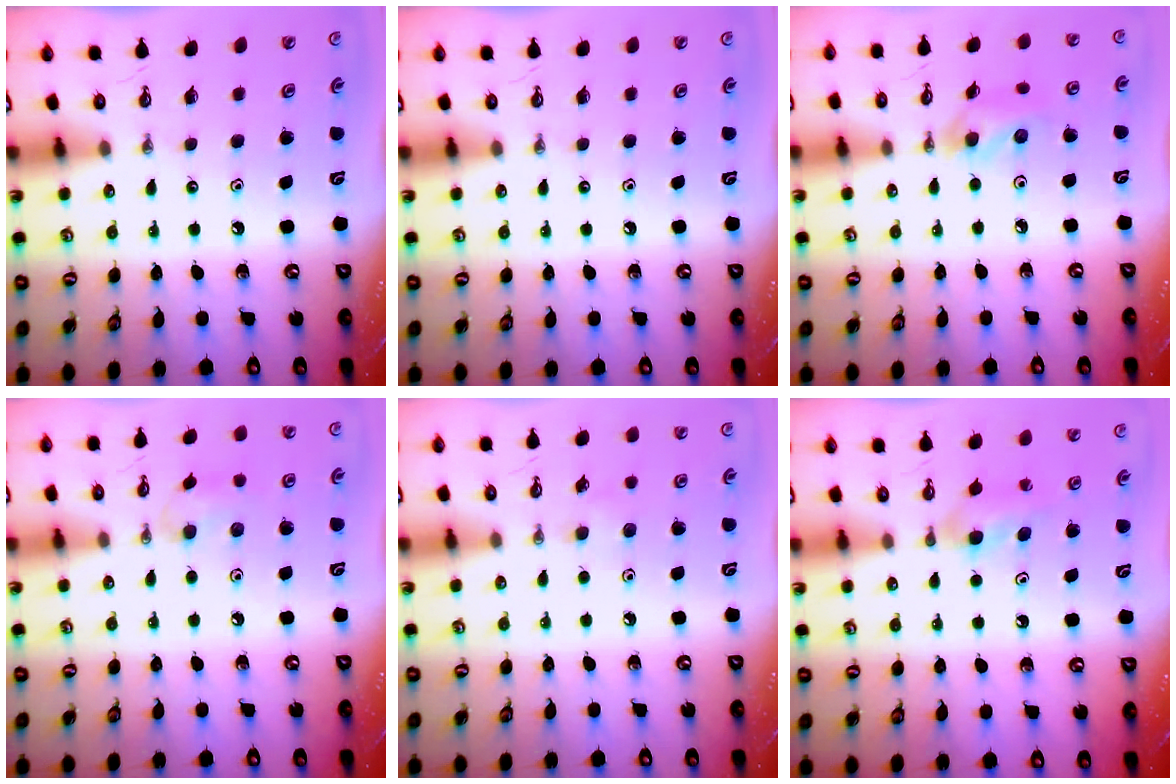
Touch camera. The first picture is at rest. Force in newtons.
{"total": 0.0}
{"total": 8.1, "press": 8.0, "slide": 0.9}
{"total": 7.4, "press": 7.4, "slide": 0.8}
{"total": 4.4, "press": 4.3, "slide": 0.7}
{"total": 4.6, "press": 4.6, "slide": 0.8}